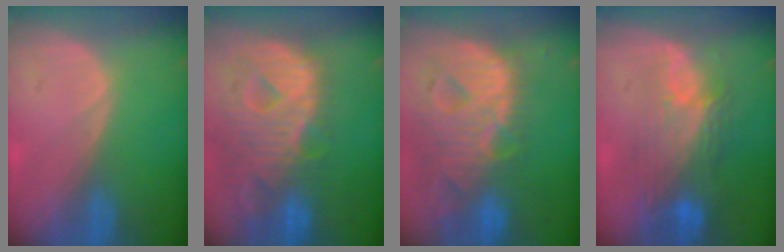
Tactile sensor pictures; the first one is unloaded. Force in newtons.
{"total": 12.8, "press": 10.9, "slide": 6.8}
{"total": 13.4, "press": 11.4, "slide": 7.0}
{"total": 9.8, "press": 8.3, "slide": 5.1}